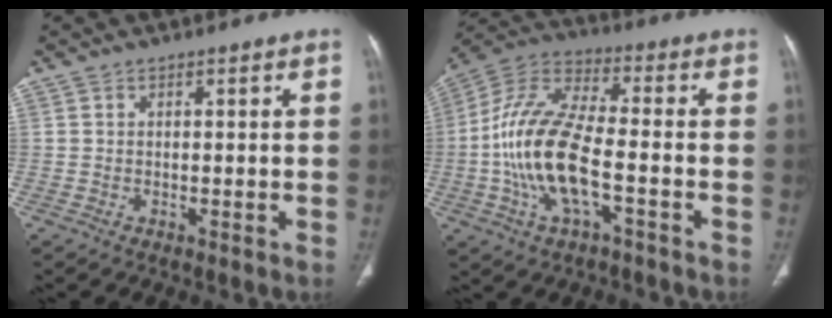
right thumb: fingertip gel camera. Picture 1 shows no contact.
{"total": 16.6, "force": [-3.8, 6.6, 14.7], "torque": [-0.305, 0.031, -0.074]}